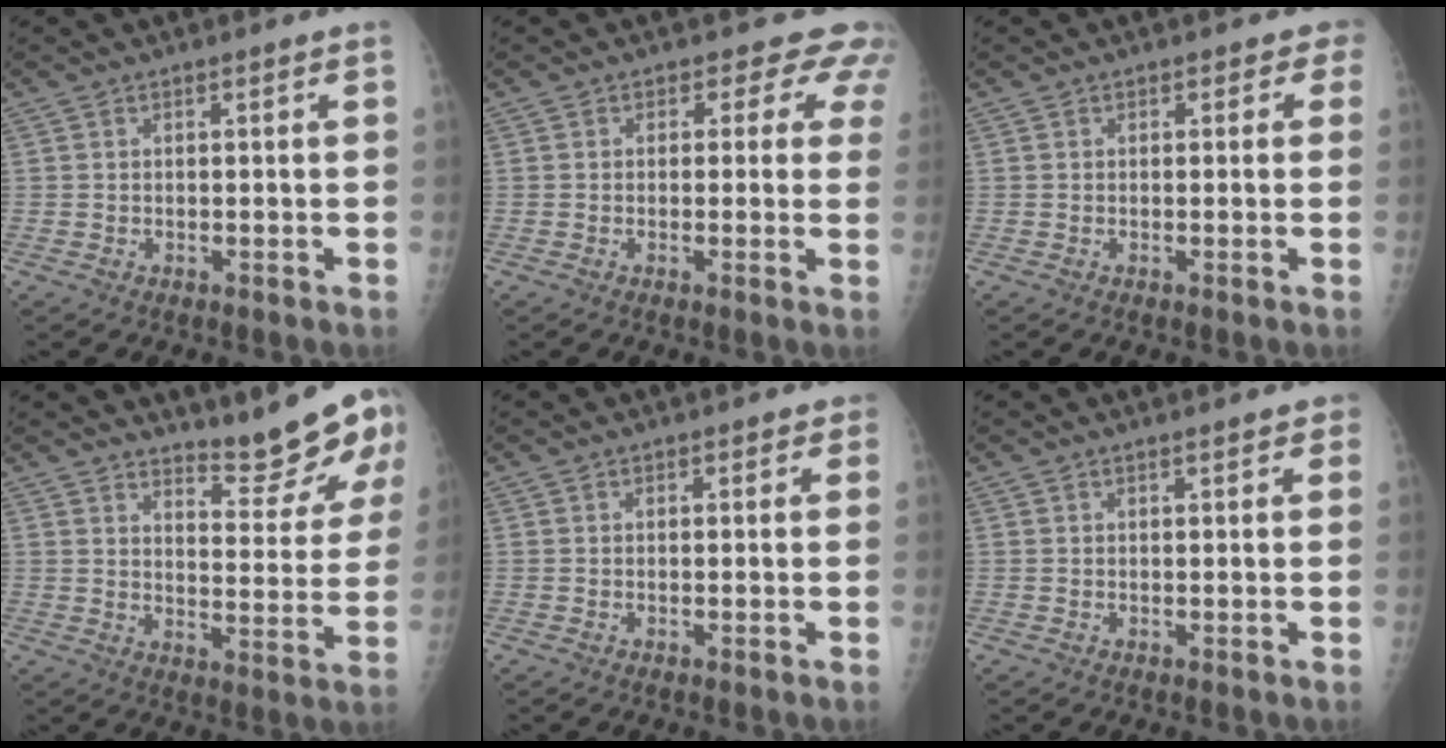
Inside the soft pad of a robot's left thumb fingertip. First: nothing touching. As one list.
[{"total": 5.1, "force": [3.7, 3.3, 1.1], "torque": [0.024, -0.012, 0.016]}, {"total": 1.8, "force": [0.7, 1.5, 0.6], "torque": [0.023, 0.004, -0.003]}, {"total": 11.7, "force": [10.2, 2.2, 5.4], "torque": [-0.048, -0.086, 0.136]}, {"total": 1.0, "force": [0.4, 0.8, 0.4], "torque": [0.013, 0.002, -0.002]}, {"total": 1.4, "force": [0.9, 0.7, 0.8], "torque": [0.000, 0.000, 0.007]}]